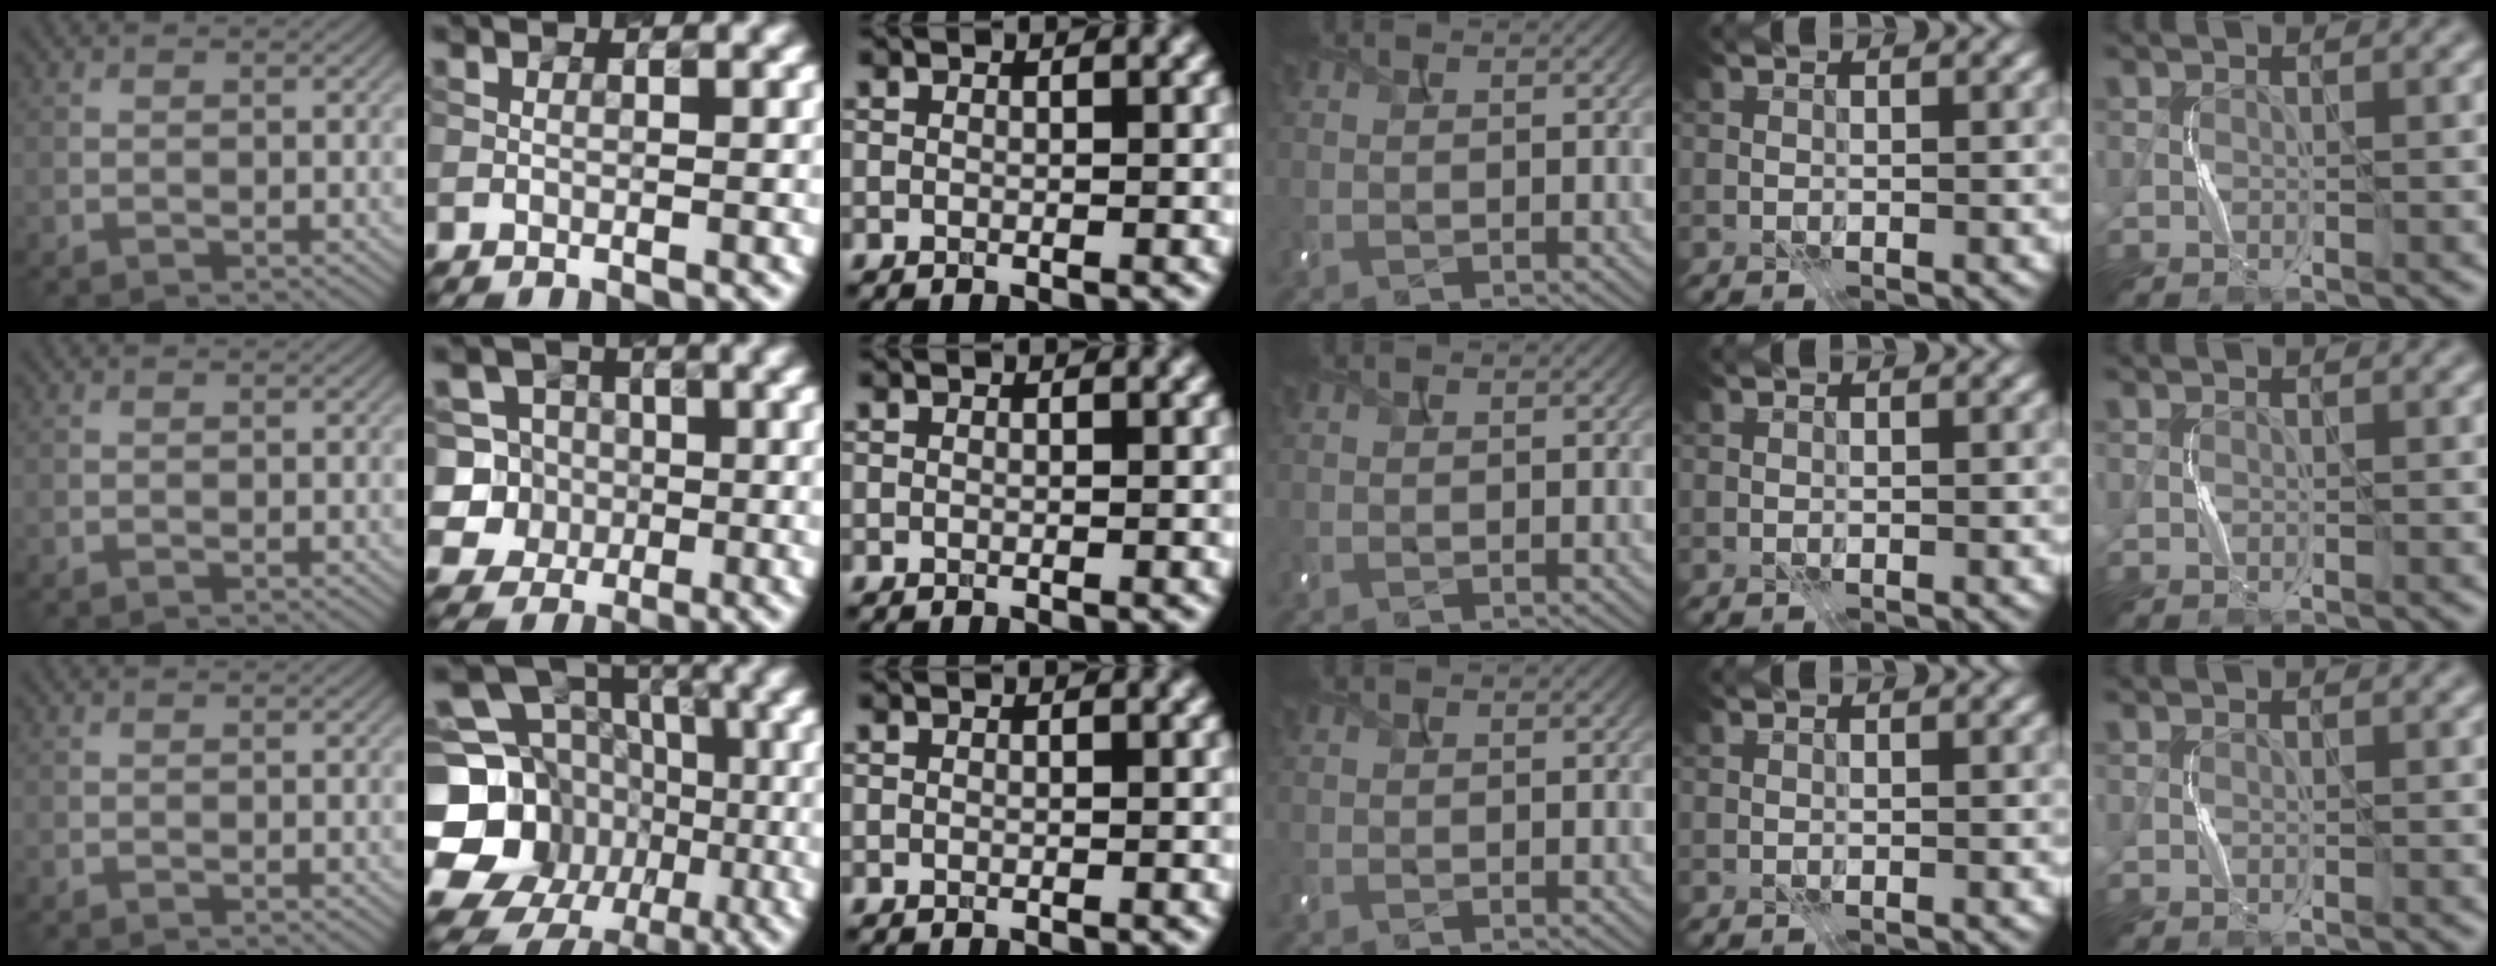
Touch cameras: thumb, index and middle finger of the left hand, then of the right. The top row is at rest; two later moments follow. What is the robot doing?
{"motion": "press", "object": "camera"}